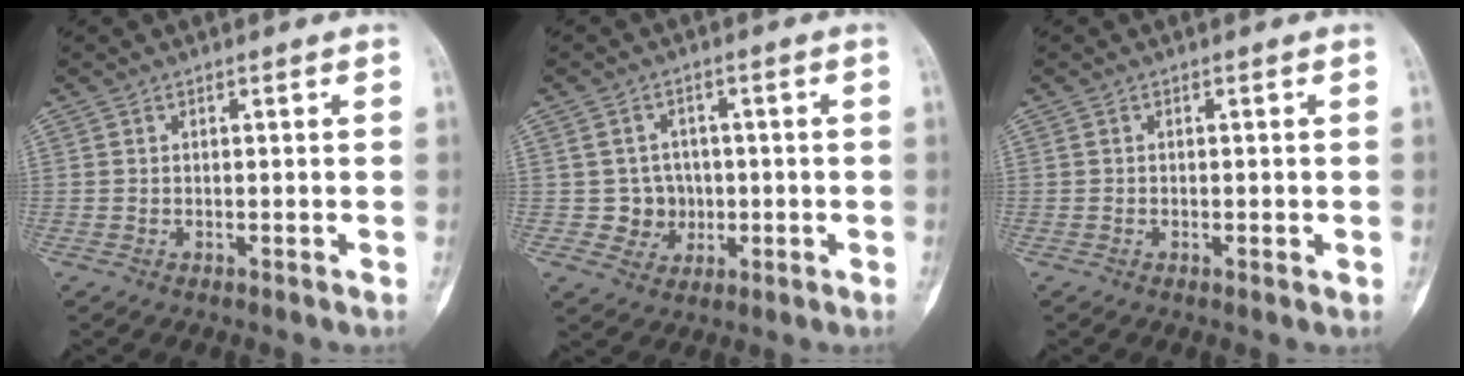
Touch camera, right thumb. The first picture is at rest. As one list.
[{"total": 5.1, "force": [-0.3, 5.0, 1.0], "torque": [0.016, 0.012, -0.002]}, {"total": 1.1, "force": [-0.3, 0.5, 1.0], "torque": [-0.012, -0.001, -0.004]}]